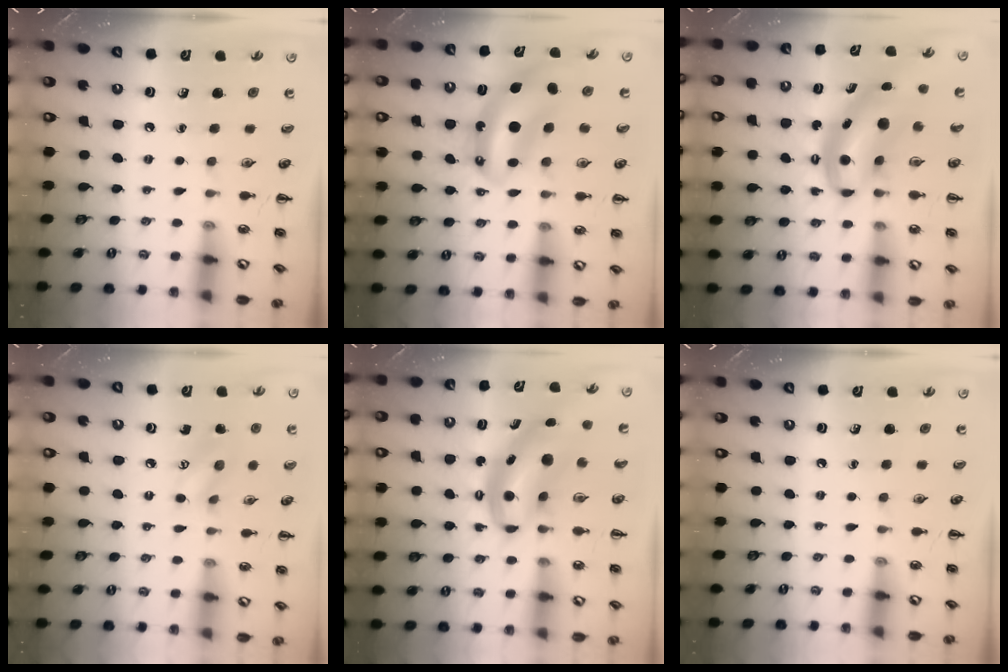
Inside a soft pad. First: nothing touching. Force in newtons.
{"total": 8.8, "press": 8.6, "slide": 1.9}
{"total": 6.3, "press": 6.2, "slide": 1.1}
{"total": 6.5, "press": 6.3, "slide": 1.3}
{"total": 6.3, "press": 6.2, "slide": 1.1}
{"total": 0.0}